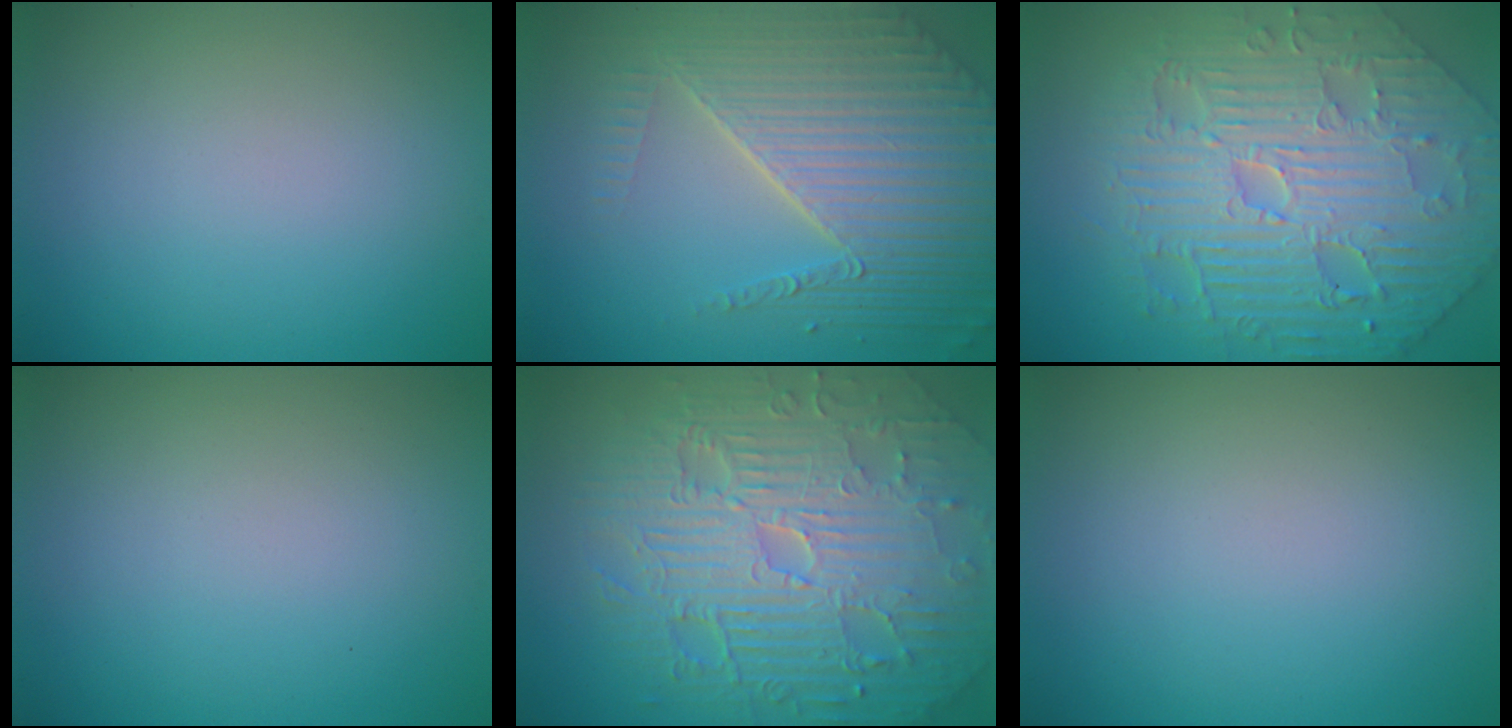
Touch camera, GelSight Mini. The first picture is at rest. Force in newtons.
{"total": 7.7, "press": 5.8, "slide": 5.0}
{"total": 8.9, "press": 6.8, "slide": 5.7}
{"total": 0.0}
{"total": 11.6, "press": 7.5, "slide": 8.9}
{"total": 0.0}